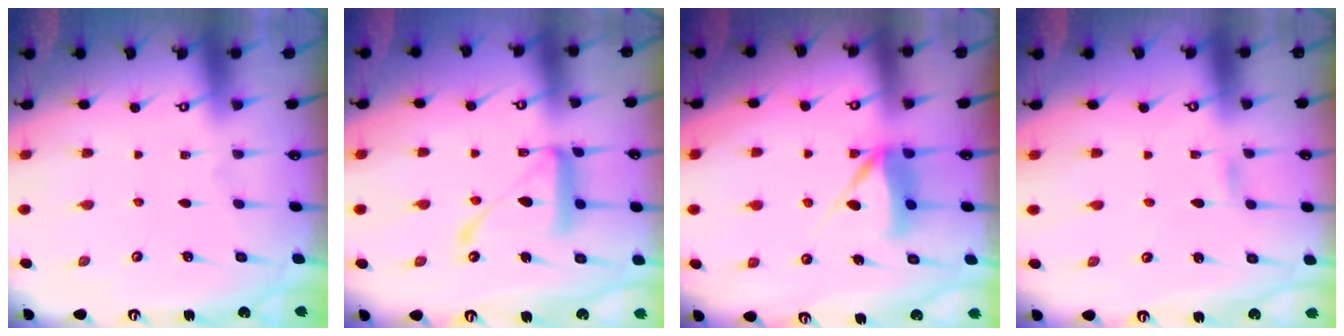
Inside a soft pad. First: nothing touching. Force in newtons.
{"total": 17.2, "press": 17.1, "slide": 1.5}
{"total": 6.7, "press": 6.7, "slide": 0.7}
{"total": 1.7, "press": 1.7, "slide": 0.2}